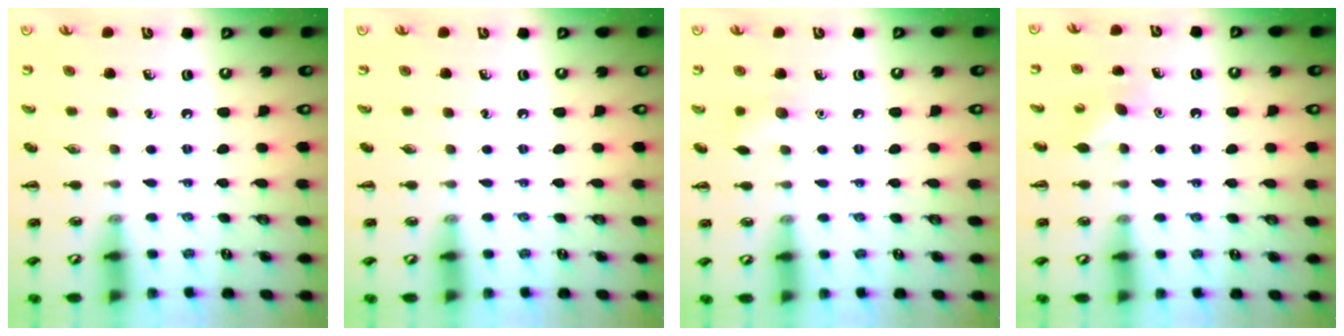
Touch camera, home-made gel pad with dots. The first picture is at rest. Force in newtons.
{"total": 0.0}
{"total": 5.4, "press": 5.2, "slide": 1.6}
{"total": 3.8, "press": 3.7, "slide": 1.0}